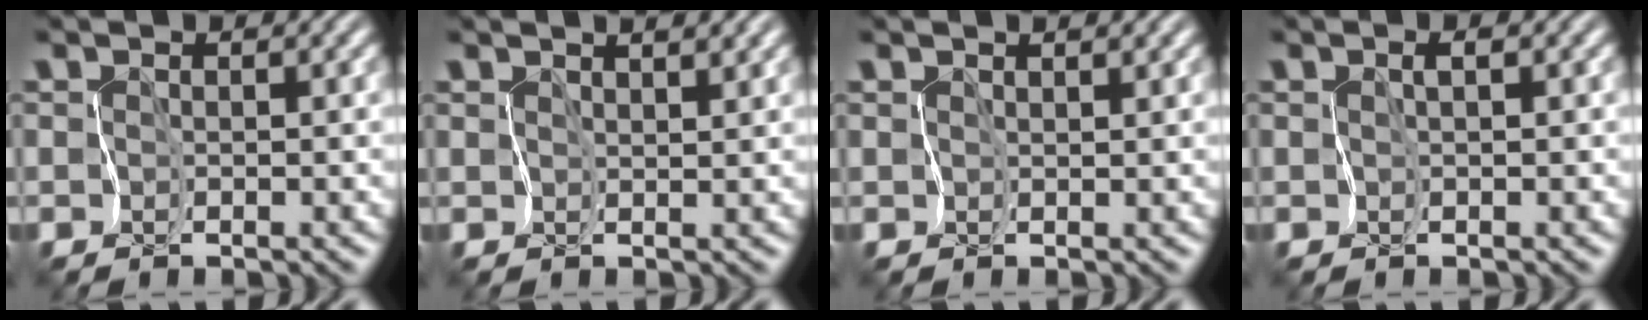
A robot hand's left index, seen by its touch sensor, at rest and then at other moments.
{"total": 4.2, "force": [2.8, 1.6, 2.6], "torque": [-0.028, 0.015, 0.034]}
{"total": 1.6, "force": [1.2, 0.5, 1.0], "torque": [-0.010, 0.002, 0.022]}
{"total": 0.9, "force": [0.2, 0.2, 0.8], "torque": [-0.013, 0.002, 0.006]}